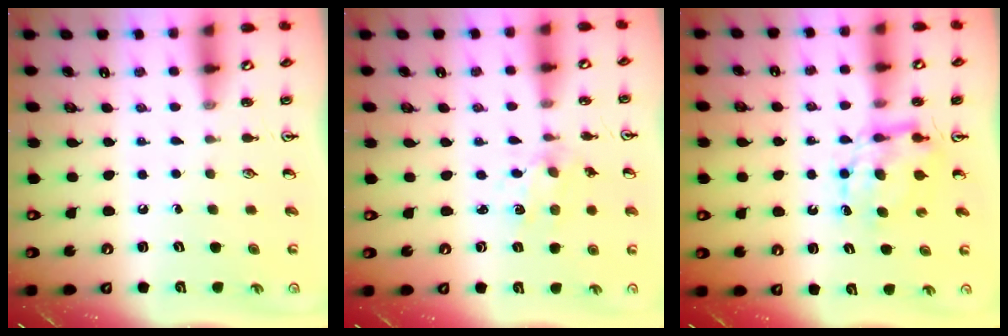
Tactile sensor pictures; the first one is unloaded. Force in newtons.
{"total": 2.1, "press": 2.1, "slide": 0.3}
{"total": 6.7, "press": 6.7, "slide": 0.2}